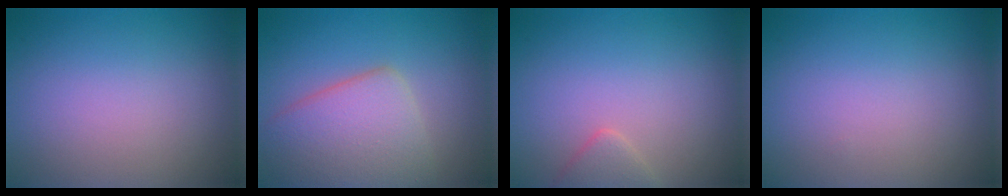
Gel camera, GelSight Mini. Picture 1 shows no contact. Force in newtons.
{"total": 6.2, "press": 6.2, "slide": 0.2}
{"total": 1.6, "press": 1.6, "slide": 0.1}
{"total": 0.0}